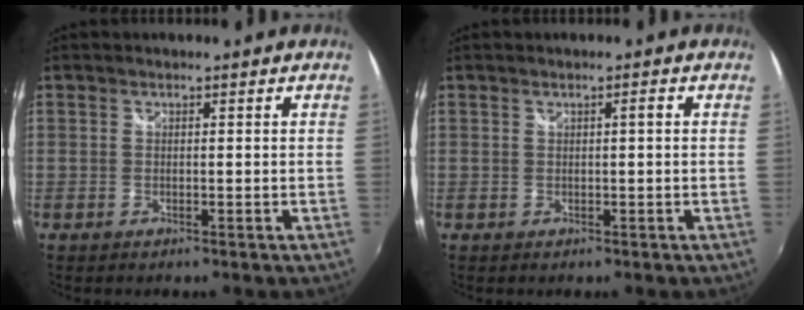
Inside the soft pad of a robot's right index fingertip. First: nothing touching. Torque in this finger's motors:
{"motor_torque": [0.41, 0.10, 0.15, 0.03]}